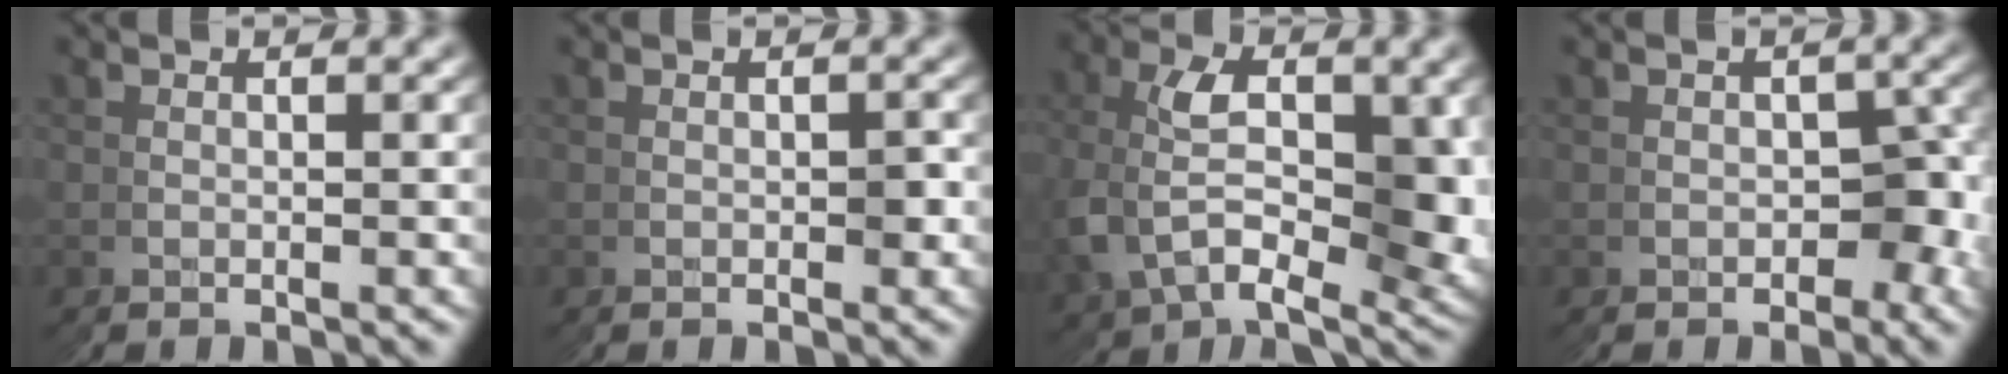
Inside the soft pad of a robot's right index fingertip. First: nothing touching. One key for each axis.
{"total": 0.8, "fx": -0.1, "fy": 0.6, "fz": 0.4, "tx": -0.004, "ty": 0.001, "tz": -0.001}
{"total": 8.0, "fx": 1.8, "fy": 5.1, "fz": 6.0, "tx": -0.110, "ty": -0.005, "tz": 0.037}
{"total": 4.0, "fx": -1.2, "fy": 3.3, "fz": 1.8, "tx": -0.030, "ty": -0.023, "tz": -0.010}